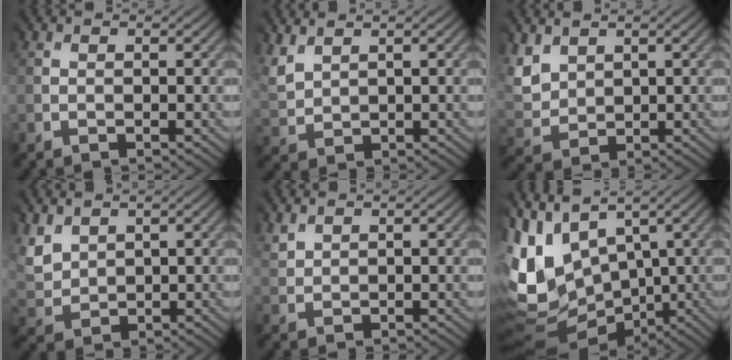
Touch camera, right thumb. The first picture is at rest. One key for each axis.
{"total": 3.6, "fx": 3.2, "fy": 1.6, "fz": 0.7, "tx": -0.048, "ty": 0.005, "tz": 0.070}
{"total": 4.5, "fx": 3.1, "fy": 3.1, "fz": 1.1, "tx": -0.075, "ty": 0.003, "tz": 0.065}
{"total": 4.2, "fx": 3.1, "fy": 2.7, "fz": 0.8, "tx": -0.065, "ty": 0.004, "tz": 0.065}
{"total": 2.2, "fx": 2.0, "fy": 0.7, "fz": -0.5, "tx": -0.007, "ty": 0.002, "tz": 0.045}
{"total": 10.6, "fx": 1.5, "fy": 7.9, "fz": 6.9, "tx": -0.213, "ty": -0.003, "tz": 0.034}